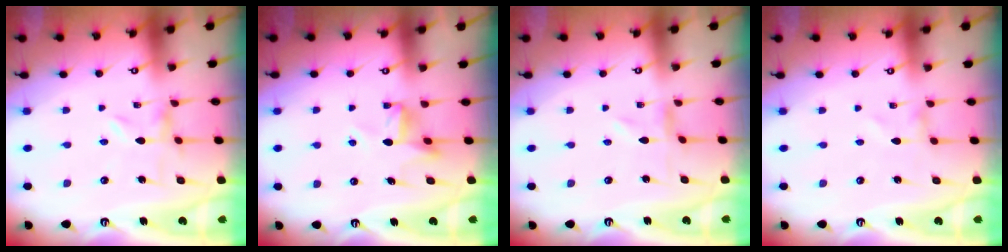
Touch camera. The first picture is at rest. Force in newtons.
{"total": 7.8, "press": 7.8, "slide": 0.3}
{"total": 0.0}
{"total": 1.0, "press": 1.0, "slide": 0.1}